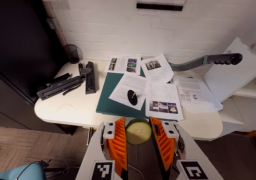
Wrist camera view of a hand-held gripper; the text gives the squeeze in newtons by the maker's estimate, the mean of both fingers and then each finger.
{"total": 10.0, "left": 10.6, "right": 9.3}